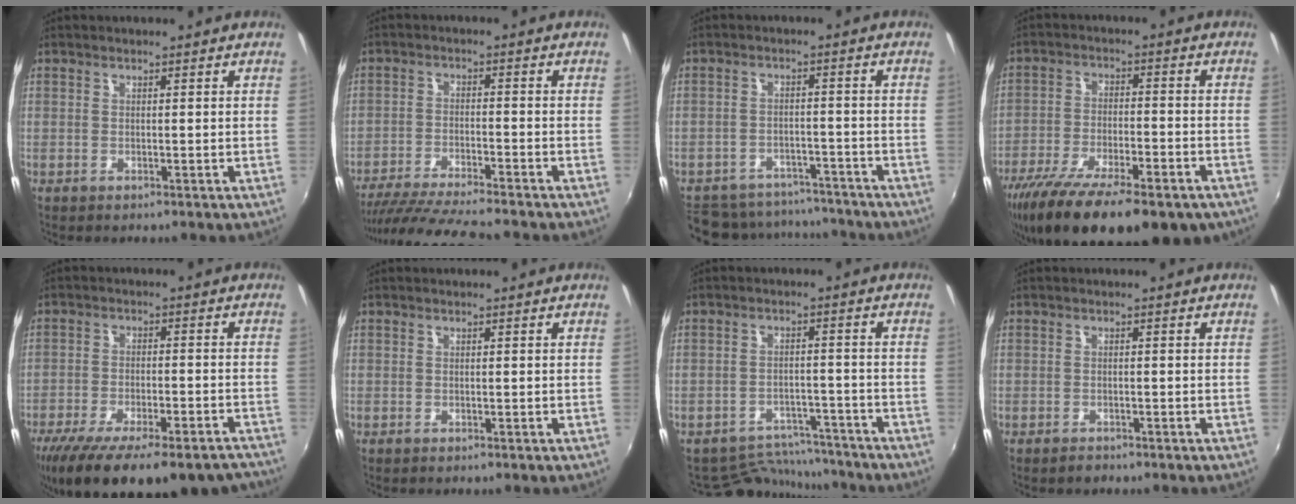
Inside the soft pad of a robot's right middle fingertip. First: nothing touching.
{"total": 13.9, "force": [-12.4, 0.6, 6.2], "torque": [-0.133, -0.023, -0.207]}
{"total": 16.1, "force": [-13.9, 6.8, 4.6], "torque": [-0.122, 0.013, -0.189]}
{"total": 23.2, "force": [-16.5, 7.8, 14.3], "torque": [-0.270, -0.058, -0.250]}
{"total": 25.2, "force": [-19.8, 8.2, 13.2], "torque": [-0.244, -0.039, -0.280]}
{"total": 0.0}
{"total": 9.2, "force": [-8.6, 3.2, 0.3], "torque": [-0.018, 0.019, -0.122]}
{"total": 1.3, "force": [-1.0, 0.7, 0.1], "torque": [-0.005, 0.000, -0.017]}